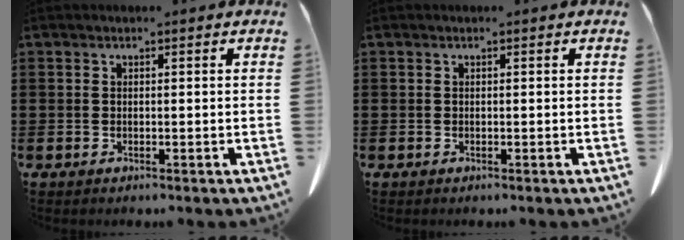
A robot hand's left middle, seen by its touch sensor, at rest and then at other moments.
{"total": 0.0}